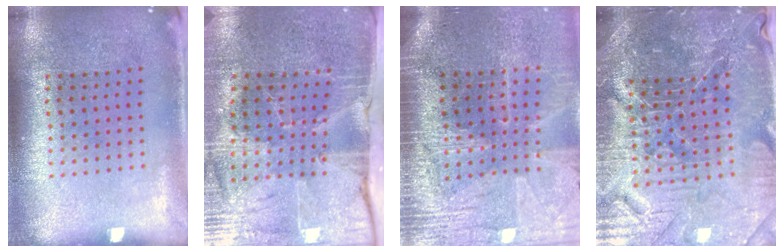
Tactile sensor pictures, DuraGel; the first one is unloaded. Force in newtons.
{"total": 4.3, "press": 3.7, "slide": 2.2}
{"total": 3.5, "press": 3.2, "slide": 1.4}
{"total": 5.6, "press": 5.3, "slide": 2.0}